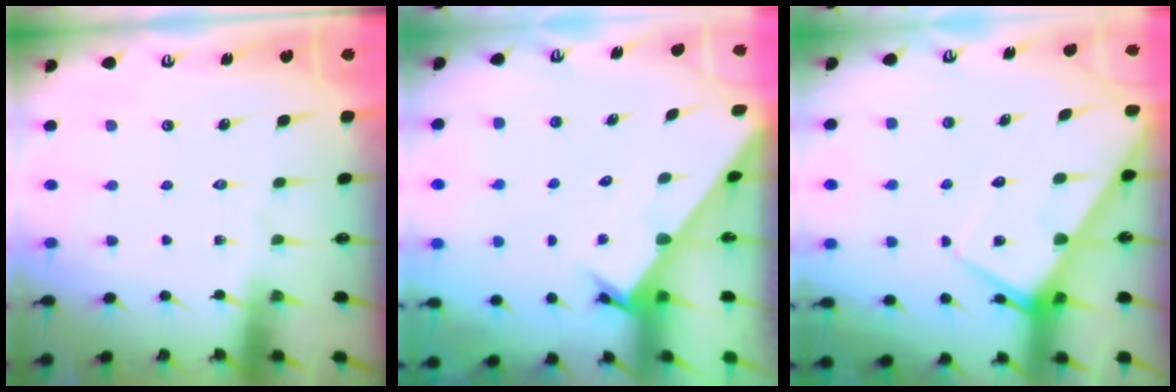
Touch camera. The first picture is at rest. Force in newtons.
{"total": 2.2, "press": 2.2, "slide": 0.1}
{"total": 7.5, "press": 7.5, "slide": 0.8}